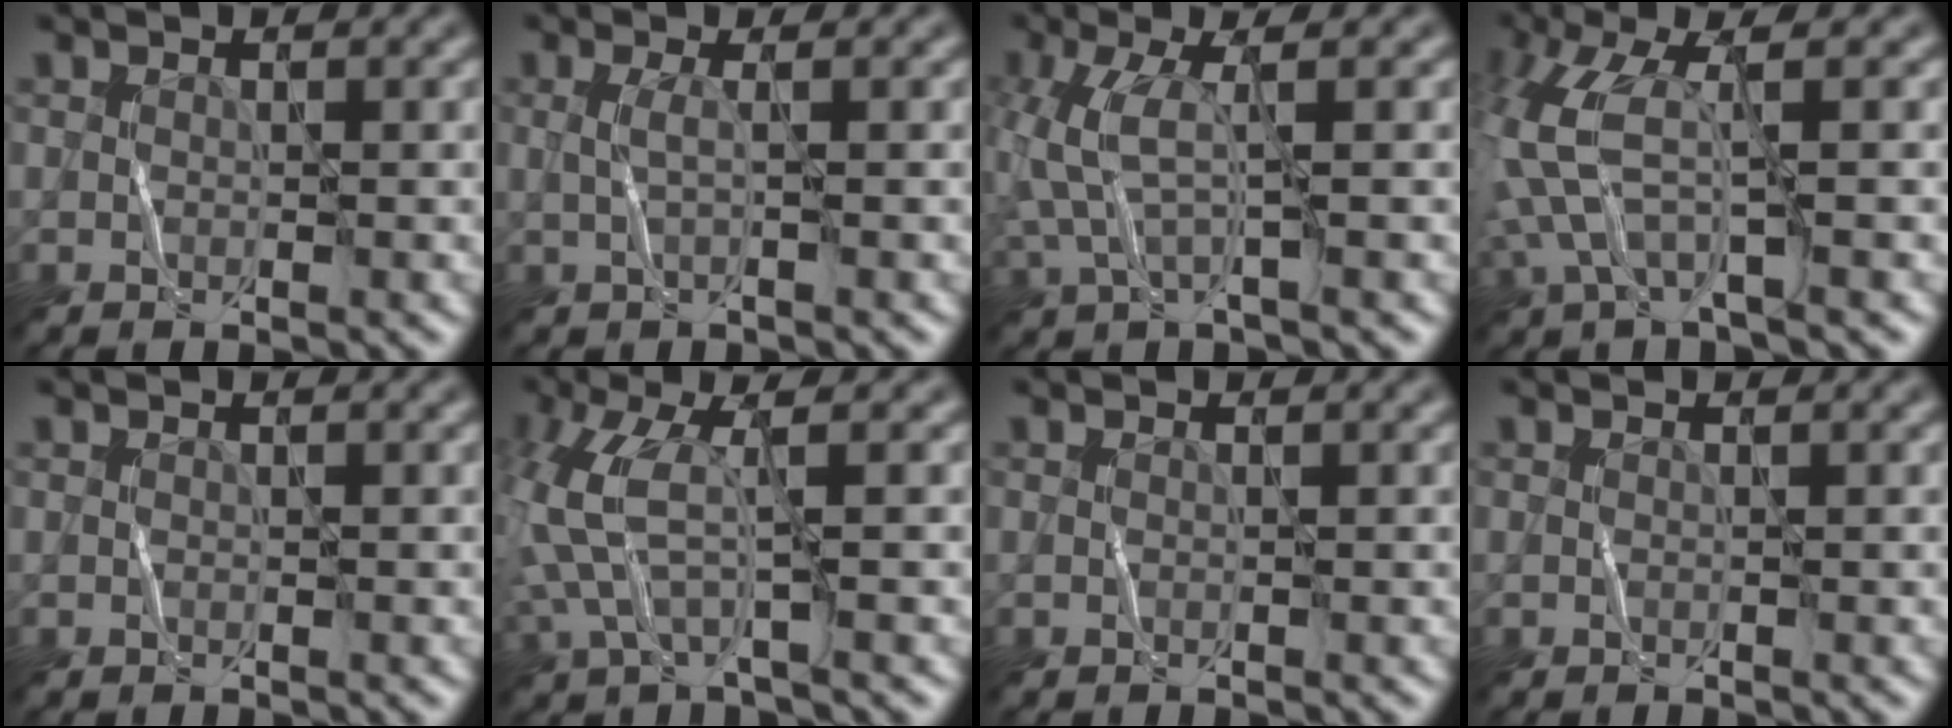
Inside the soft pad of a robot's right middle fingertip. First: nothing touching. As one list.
[{"total": 1.2, "force": [-0.1, 0.1, 1.1], "torque": [-0.022, -0.003, -0.004]}, {"total": 3.6, "force": [-0.1, 0.8, 3.6], "torque": [-0.098, 0.002, -0.004]}, {"total": 5.8, "force": [-0.2, 1.5, 5.6], "torque": [-0.152, 0.003, -0.009]}, {"total": 0.0}, {"total": 5.1, "force": [0.2, 1.2, 4.9], "torque": [-0.133, 0.000, 0.001]}, {"total": 0.0}, {"total": 0.0}]